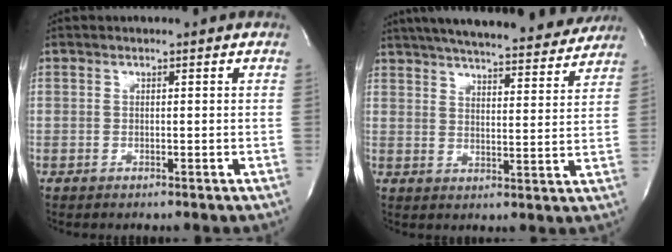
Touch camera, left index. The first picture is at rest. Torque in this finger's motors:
{"motor_torque": [0.19, -0.71, 0.75, 0.17]}